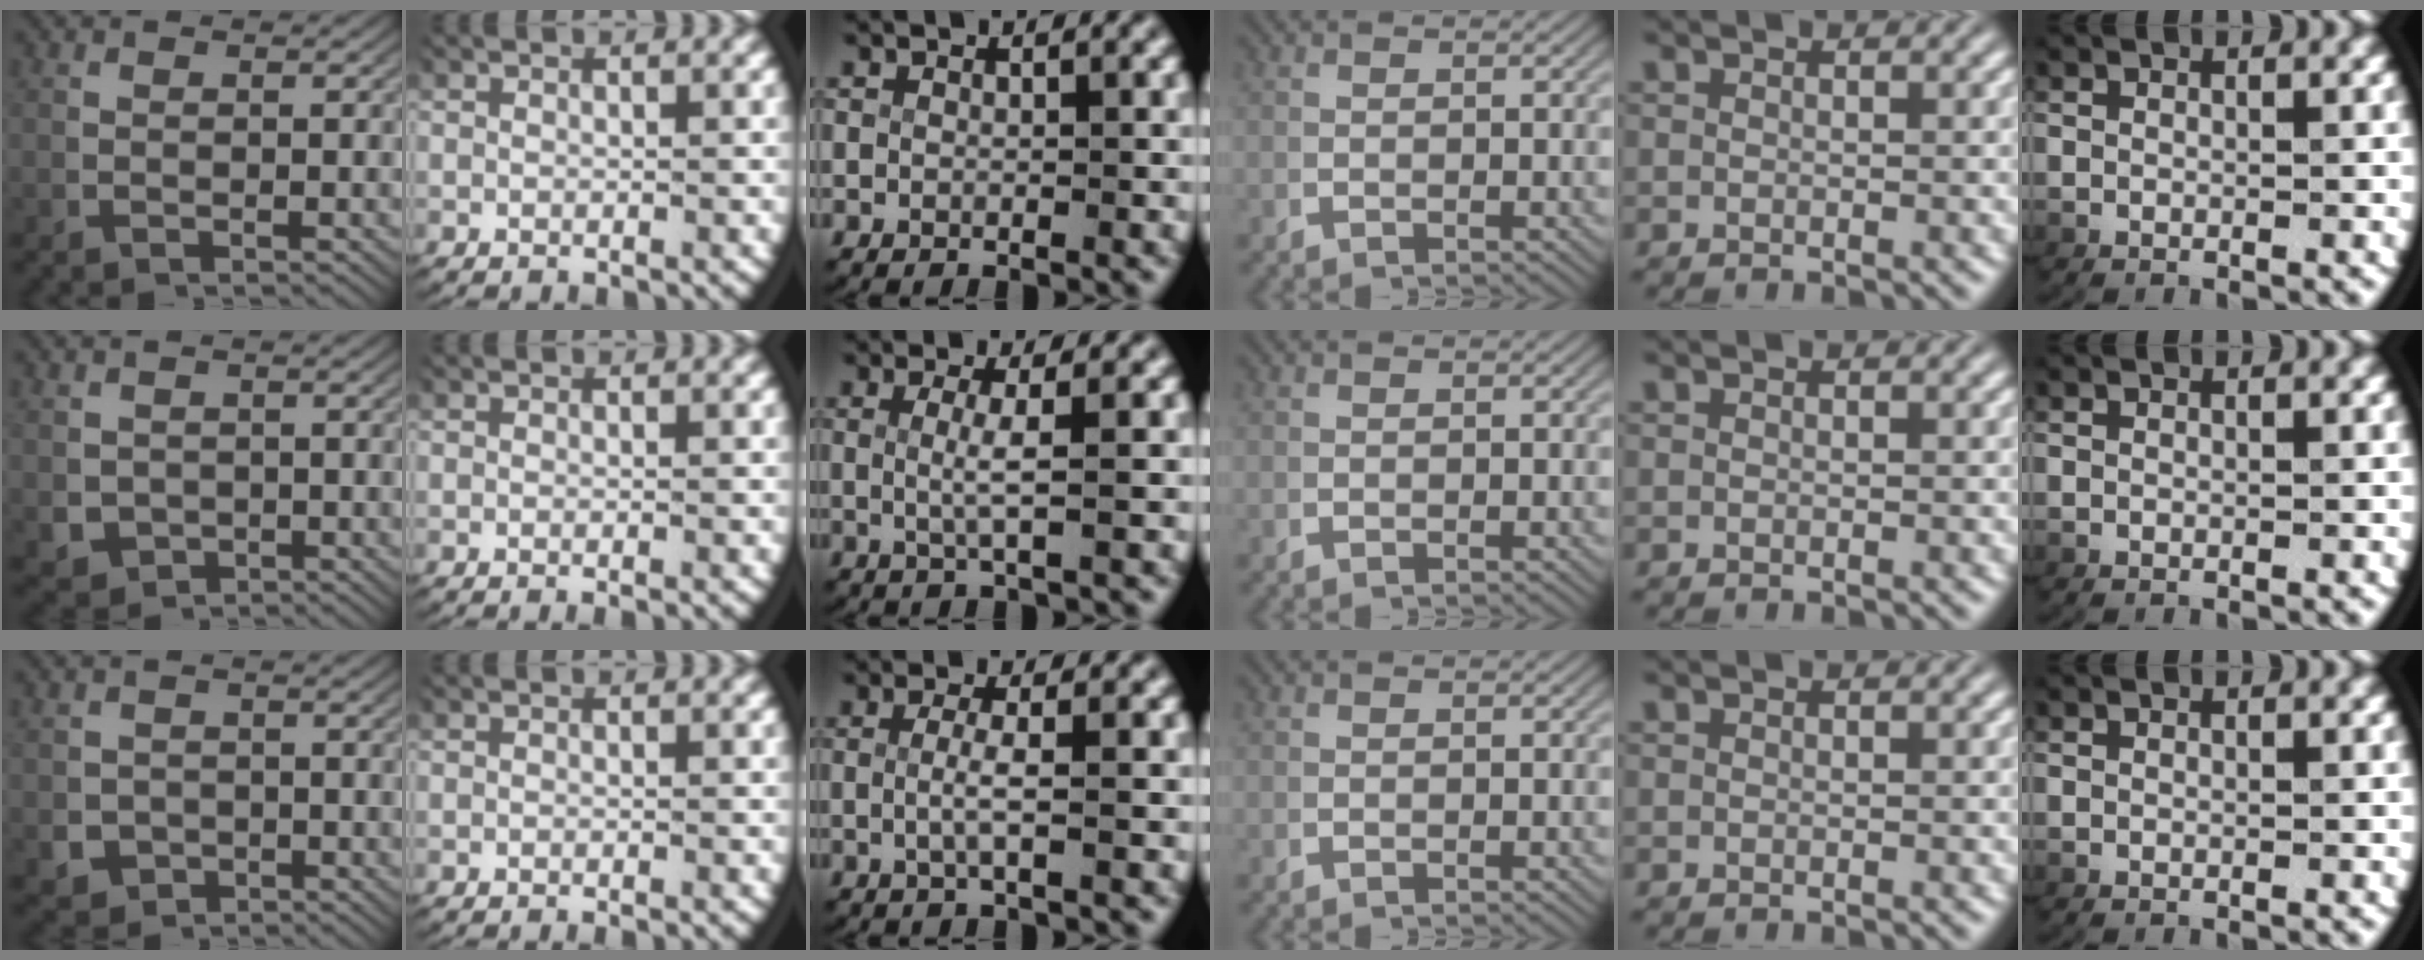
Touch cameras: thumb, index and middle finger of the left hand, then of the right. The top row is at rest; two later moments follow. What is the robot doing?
{"motion": "lift_and_place", "object": "paper towel"}